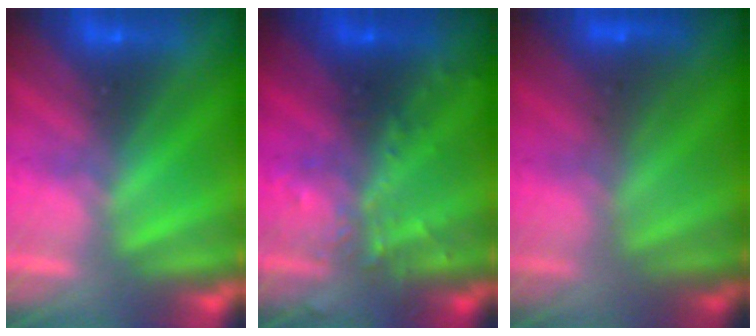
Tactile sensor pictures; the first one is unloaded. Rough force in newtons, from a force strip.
{"total": 2.8}
{"total": 2.9}